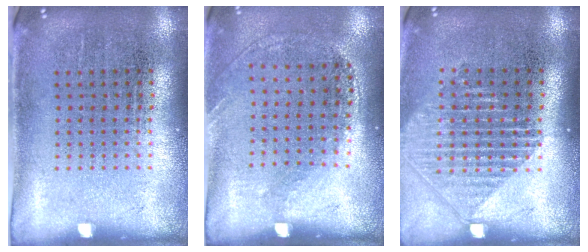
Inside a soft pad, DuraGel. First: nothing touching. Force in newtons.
{"total": 1.2, "press": 0.9, "slide": 0.9}
{"total": 1.4, "press": 1.2, "slide": 0.7}